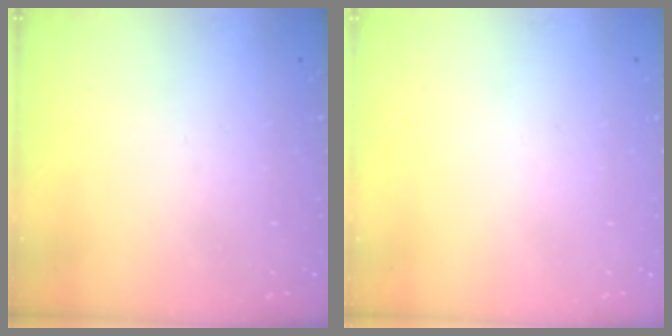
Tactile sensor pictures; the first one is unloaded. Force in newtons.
{"total": 0.0}